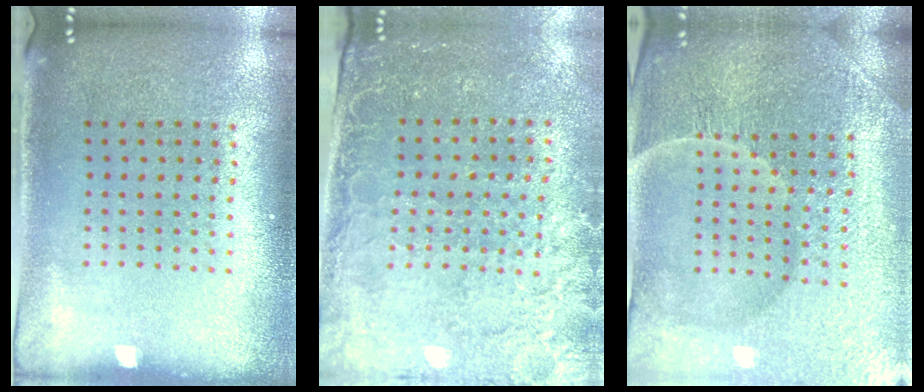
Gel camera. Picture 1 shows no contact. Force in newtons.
{"total": 2.8, "press": 2.6, "slide": 1.1}
{"total": 5.5, "press": 5.1, "slide": 2.1}